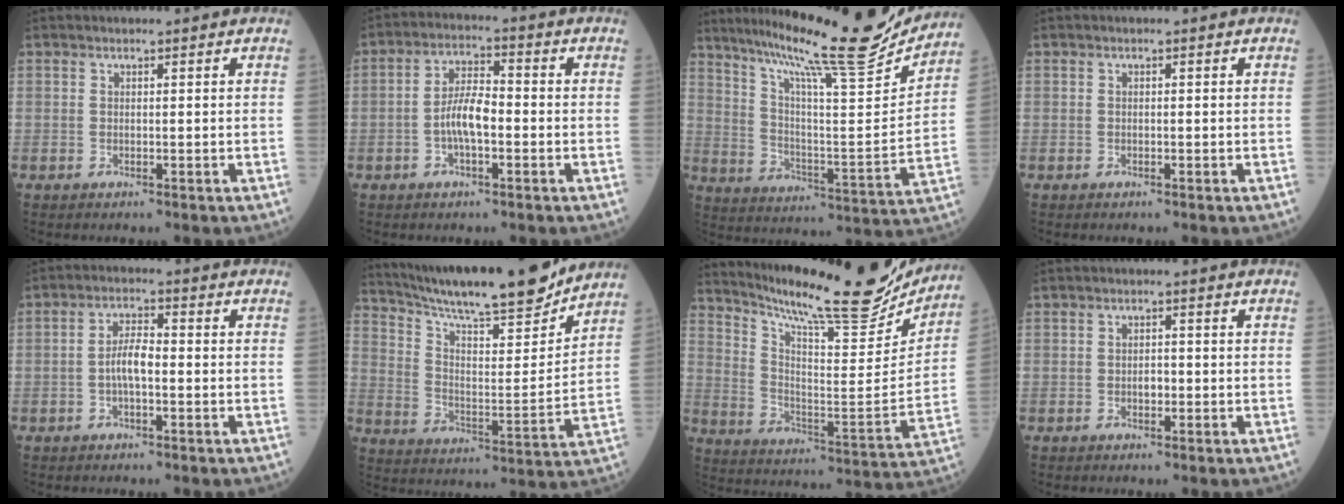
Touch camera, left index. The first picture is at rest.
{"total": 5.9, "force": [-1.6, 1.9, 5.4], "torque": [-0.109, 0.007, -0.036]}
{"total": 22.0, "force": [19.0, 0.3, 11.1], "torque": [-0.184, -0.036, 0.282]}
{"total": 0.0}
{"total": 4.2, "force": [-1.0, 1.2, 3.9], "torque": [-0.077, 0.005, -0.023]}
{"total": 20.2, "force": [17.9, 1.5, 9.2], "torque": [-0.162, -0.015, 0.279]}
{"total": 22.4, "force": [20.3, 2.2, 9.3], "torque": [-0.159, -0.058, 0.292]}
{"total": 1.5, "force": [-0.7, 0.8, 1.1], "torque": [-0.017, 0.000, -0.013]}